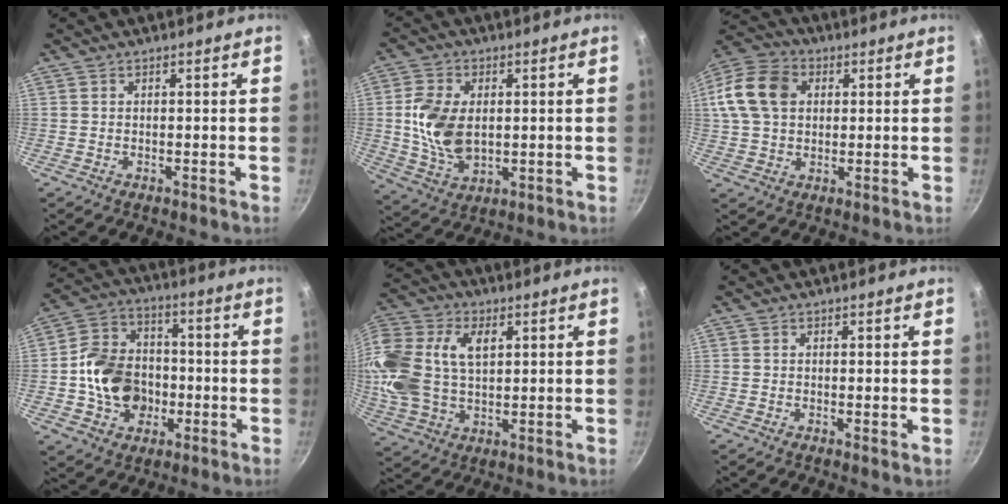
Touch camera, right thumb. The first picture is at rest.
{"total": 11.8, "force": [0.9, 7.7, 8.9], "torque": [-0.159, -0.011, 0.021]}
{"total": 14.5, "force": [2.9, 11.0, 9.0], "torque": [-0.172, 0.023, 0.041]}
{"total": 14.6, "force": [-2.1, 11.9, 8.2], "torque": [-0.117, 0.034, -0.041]}
{"total": 21.2, "force": [5.0, 14.3, 14.9], "torque": [-0.337, 0.020, 0.090]}
{"total": 0.5, "force": [0.0, 0.1, 0.5], "torque": [-0.008, -0.005, -0.002]}